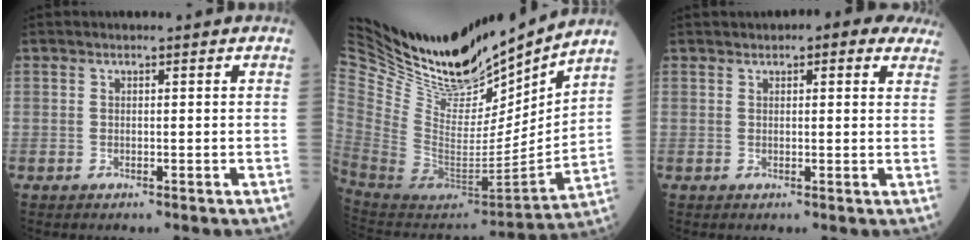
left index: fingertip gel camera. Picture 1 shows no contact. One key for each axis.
{"total": 28.9, "fx": 25.7, "fy": 7.2, "fz": 11.2, "tx": -0.240, "ty": -0.054, "tz": 0.435}
{"total": 7.2, "fx": 5.6, "fy": 2.2, "fz": 3.9, "tx": -0.036, "ty": 0.018, "tz": 0.058}